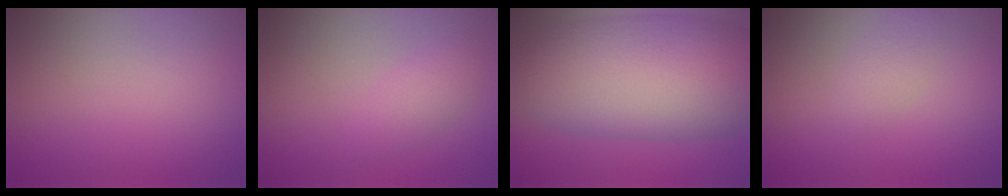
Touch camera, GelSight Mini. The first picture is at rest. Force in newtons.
{"total": 1.7, "press": 1.7, "slide": 0.1}
{"total": 12.2, "press": 12.2, "slide": 0.4}
{"total": 1.7, "press": 1.7, "slide": 0.1}